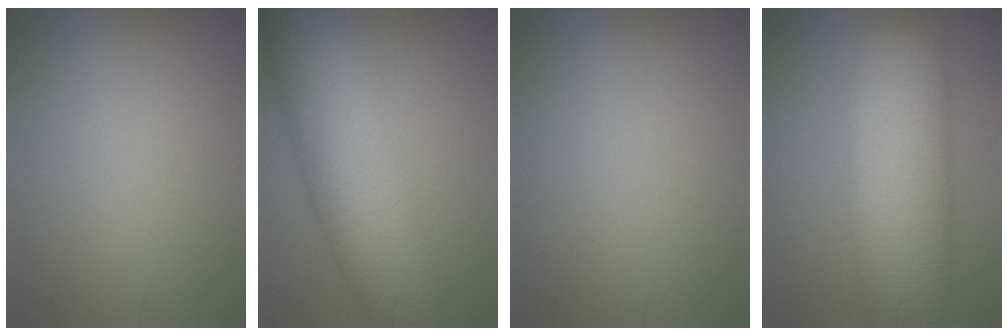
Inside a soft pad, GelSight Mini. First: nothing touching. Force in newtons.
{"total": 8.8, "press": 8.8, "slide": 0.2}
{"total": 0.0}
{"total": 11.0, "press": 11.0, "slide": 0.3}